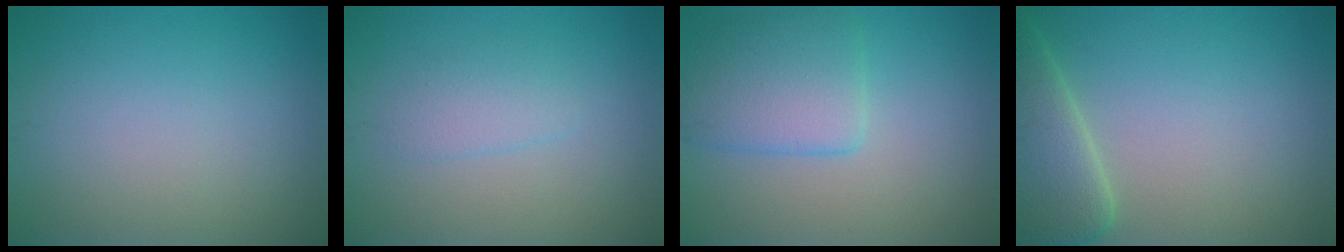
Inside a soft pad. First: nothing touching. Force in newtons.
{"total": 1.8, "press": 1.8, "slide": 0.2}
{"total": 4.4, "press": 4.4, "slide": 0.2}
{"total": 5.6, "press": 5.6, "slide": 0.5}